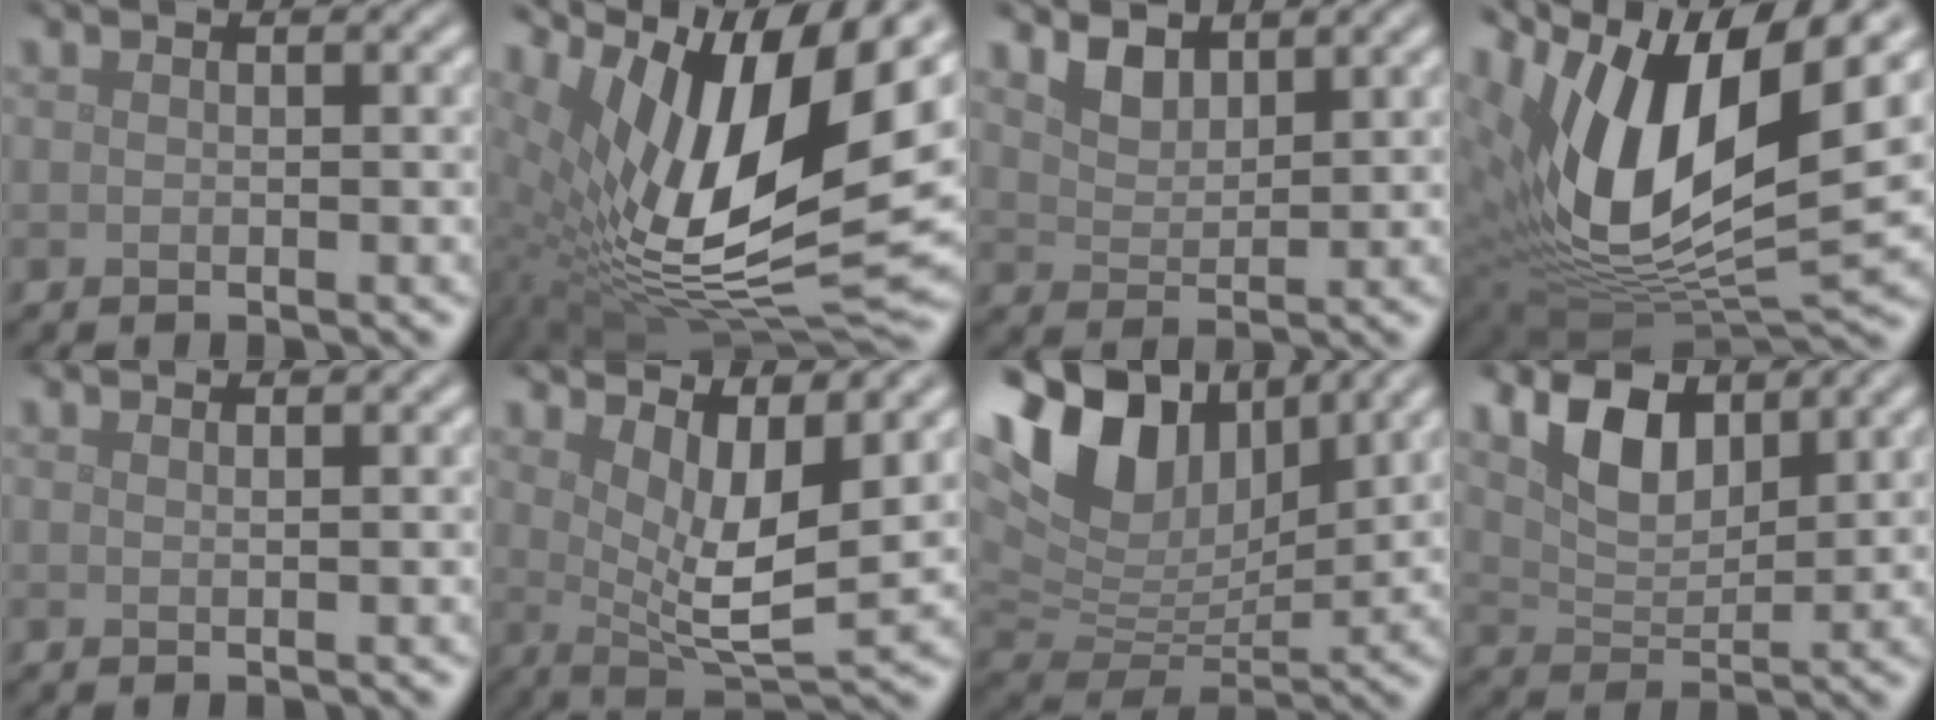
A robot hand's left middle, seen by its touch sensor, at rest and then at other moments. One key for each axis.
{"total": 15.9, "fx": 5.0, "fy": 6.5, "fz": 13.6, "tx": -0.264, "ty": -0.004, "tz": 0.089}
{"total": 2.5, "fx": 2.0, "fy": 1.0, "fz": 1.0, "tx": -0.027, "ty": -0.002, "tz": 0.039}
{"total": 13.8, "fx": 4.8, "fy": 6.0, "fz": 11.5, "tx": -0.221, "ty": 0.001, "tz": 0.088}
{"total": 0.6, "fx": 0.4, "fy": 0.2, "fz": 0.4, "tx": 0.002, "ty": -0.001, "tz": 0.004}
{"total": 5.8, "fx": 2.3, "fy": 1.8, "fz": 4.9, "tx": -0.088, "ty": -0.018, "tz": 0.044}
{"total": 11.1, "fx": 5.6, "fy": 6.4, "fz": 7.2, "tx": -0.142, "ty": 0.014, "tz": 0.097}
{"total": 4.7, "fx": 3.0, "fy": 2.3, "fz": 2.8, "tx": -0.063, "ty": -0.002, "tz": 0.054}